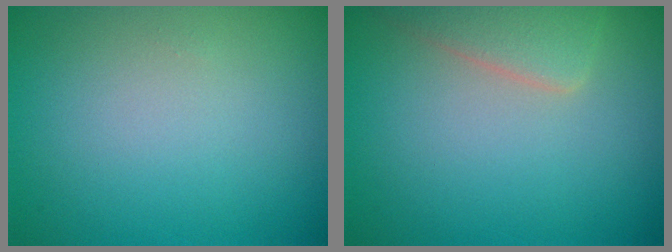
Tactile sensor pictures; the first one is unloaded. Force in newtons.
{"total": 3.6, "press": 3.5, "slide": 0.2}